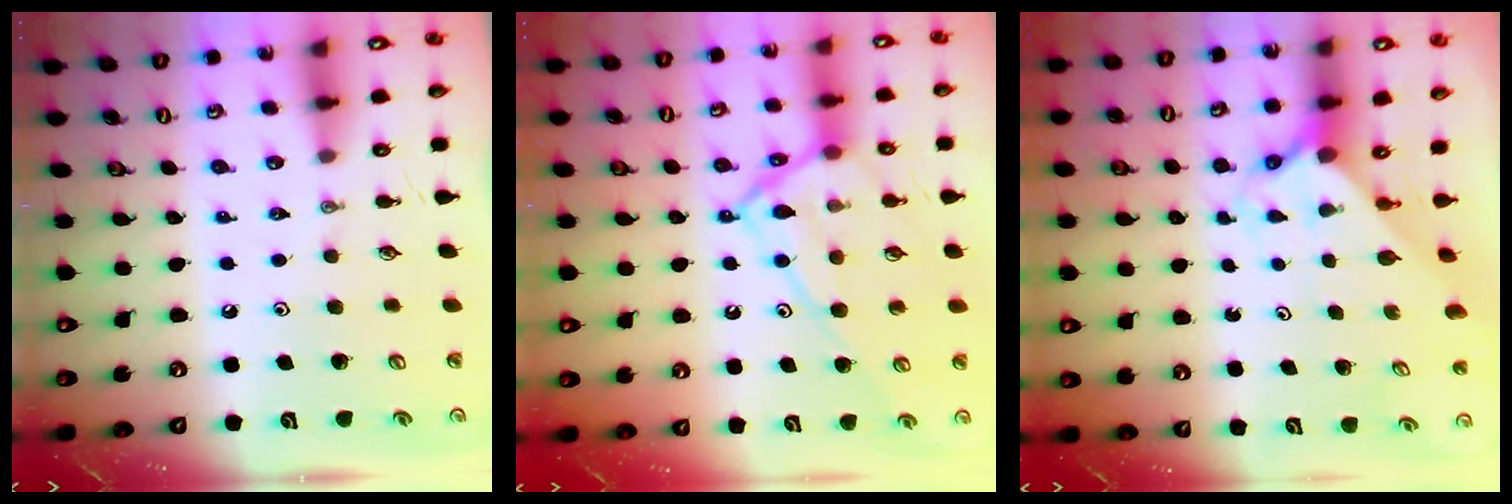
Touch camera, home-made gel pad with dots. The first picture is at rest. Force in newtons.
{"total": 14.8, "press": 14.8, "slide": 1.2}
{"total": 1.6, "press": 1.6, "slide": 0.1}